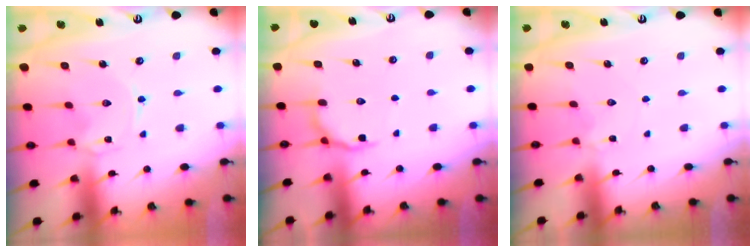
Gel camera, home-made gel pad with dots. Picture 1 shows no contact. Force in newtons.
{"total": 6.8, "press": 6.3, "slide": 2.5}
{"total": 3.5, "press": 3.4, "slide": 0.5}